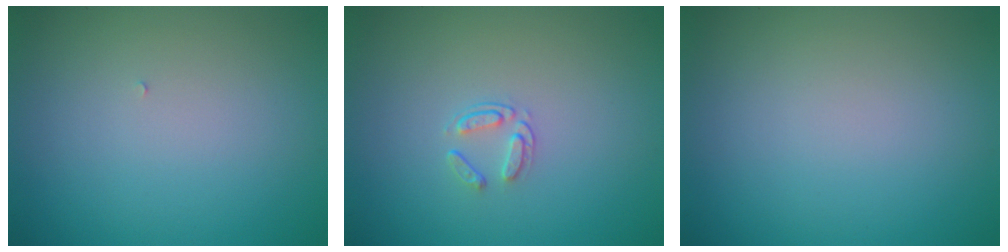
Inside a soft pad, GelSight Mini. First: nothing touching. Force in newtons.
{"total": 1.4, "press": 0.9, "slide": 1.1}
{"total": 0.0}